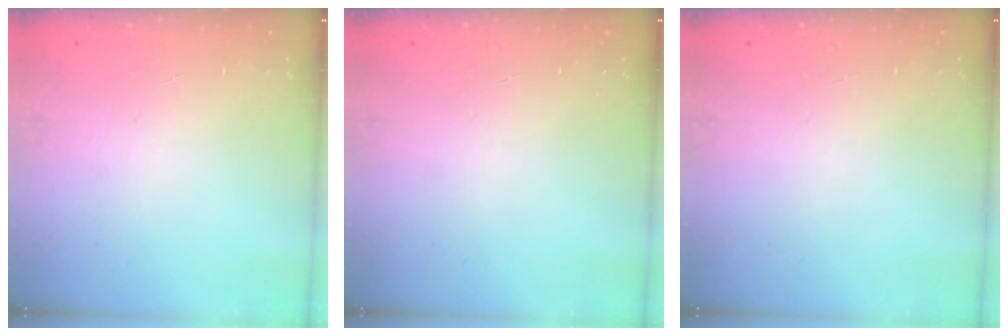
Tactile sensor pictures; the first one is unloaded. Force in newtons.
{"total": 0.0}
{"total": 0.0}